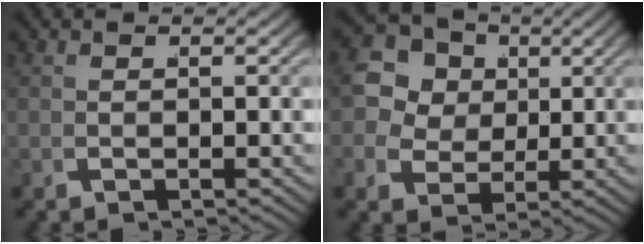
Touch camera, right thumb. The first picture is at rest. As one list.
[{"total": 10.9, "force": [2.8, 9.1, 5.3], "torque": [-0.114, -0.013, 0.040]}]